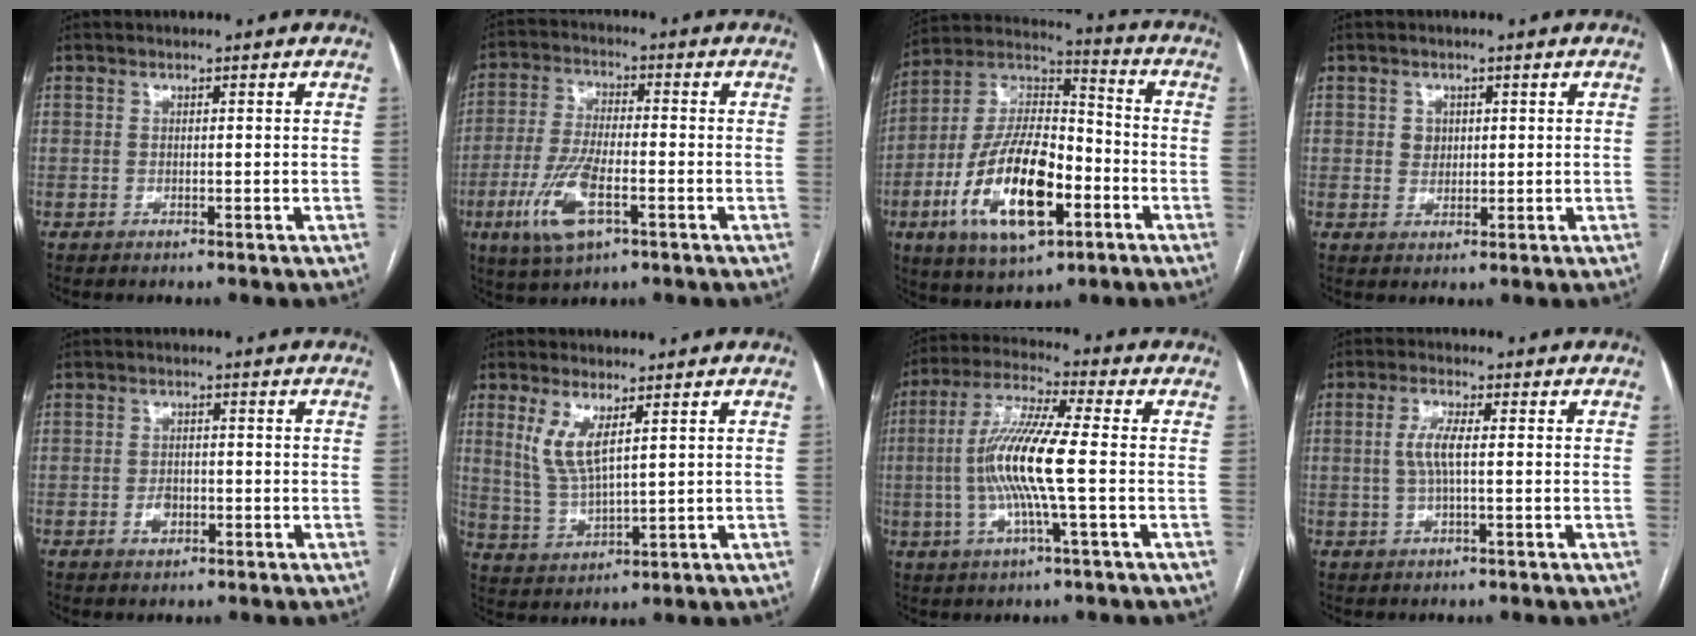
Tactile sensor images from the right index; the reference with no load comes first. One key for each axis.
{"total": 10.4, "fx": -4.2, "fy": 3.0, "fz": 9.0, "tx": -0.198, "ty": -0.011, "tz": -0.075}
{"total": 19.3, "fx": -7.0, "fy": 7.5, "fz": 16.4, "tx": -0.328, "ty": 0.005, "tz": -0.116}
{"total": 2.2, "fx": 0.6, "fy": 2.0, "fz": 0.9, "tx": -0.013, "ty": 0.001, "tz": 0.011}
{"total": 2.5, "fx": -1.0, "fy": 1.6, "fz": 1.6, "tx": -0.028, "ty": 0.004, "tz": -0.013}
{"total": 6.3, "fx": 2.9, "fy": 1.4, "fz": 5.4, "tx": -0.118, "ty": -0.007, "tz": 0.068}
{"total": 12.2, "fx": -1.2, "fy": 0.5, "fz": 12.1, "tx": -0.246, "ty": 0.003, "tz": -0.030}
{"total": 4.0, "fx": 0.2, "fy": 0.6, "fz": 3.9, "tx": -0.084, "ty": 0.004, "tz": 0.003}